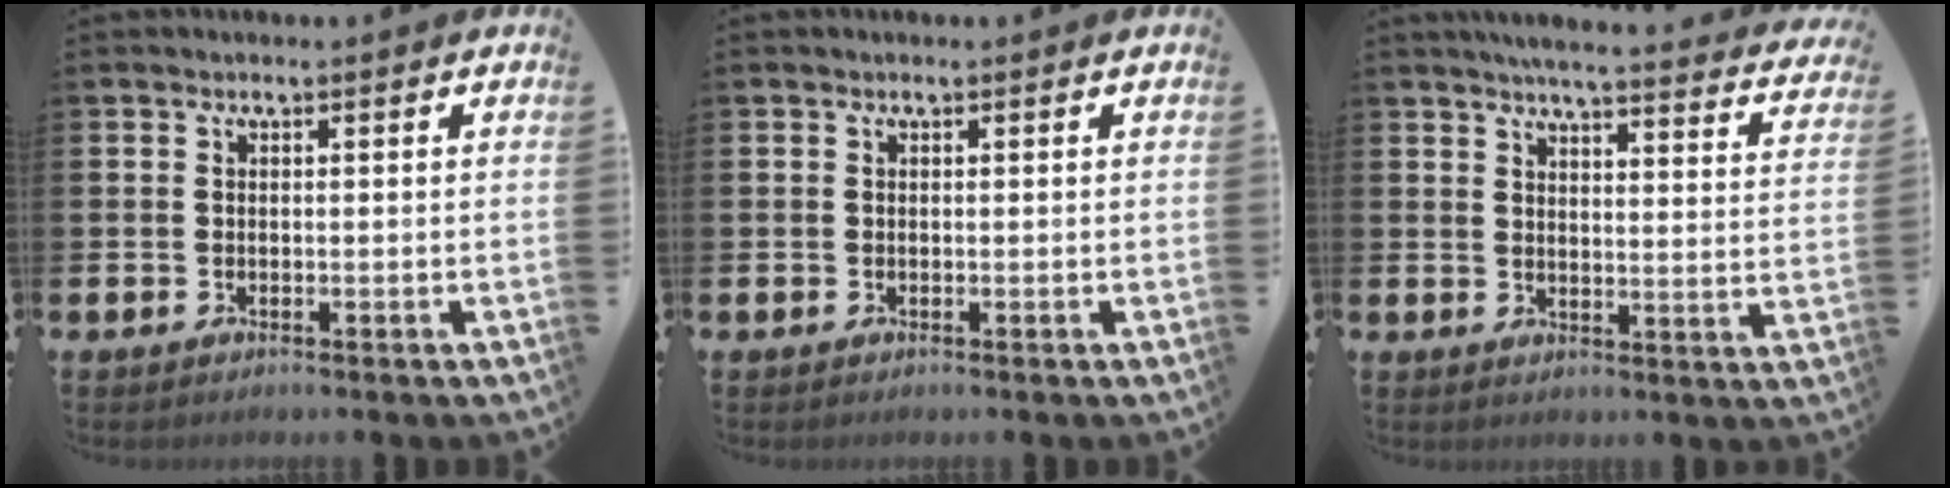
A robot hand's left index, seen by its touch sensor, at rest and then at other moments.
{"total": 0.0}
{"total": 5.0, "force": [4.8, 0.0, 1.4], "torque": [-0.038, -0.037, 0.080]}